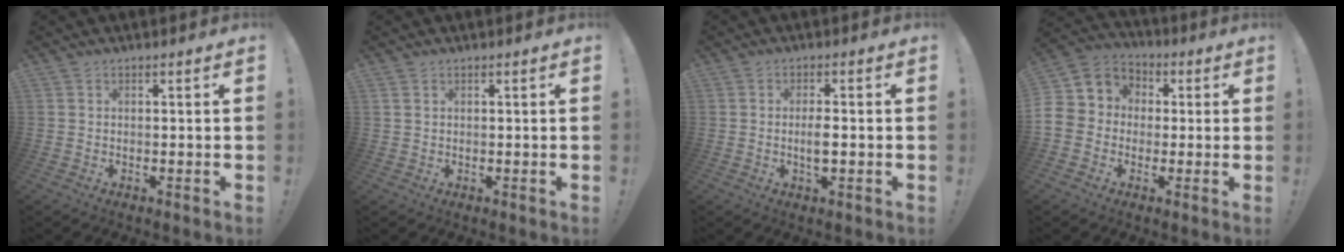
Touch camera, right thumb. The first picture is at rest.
{"total": 0.6, "force": [0.3, 0.4, 0.2], "torque": [-0.009, 0.002, 0.007]}
{"total": 3.9, "force": [-0.6, 1.1, 3.7], "torque": [-0.066, -0.001, -0.014]}
{"total": 7.5, "force": [-1.5, 7.2, 1.7], "torque": [-0.026, 0.016, -0.021]}